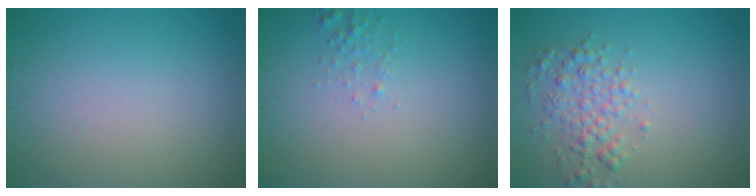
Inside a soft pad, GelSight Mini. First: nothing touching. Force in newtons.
{"total": 0.9, "press": 0.9, "slide": 0.1}
{"total": 2.9, "press": 2.9, "slide": 0.1}